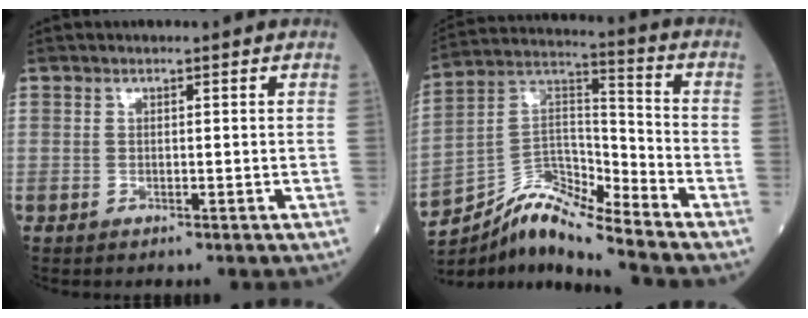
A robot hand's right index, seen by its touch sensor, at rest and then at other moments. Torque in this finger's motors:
{"motor_torque": [-0.45, -0.36, 0.08, 0.00]}